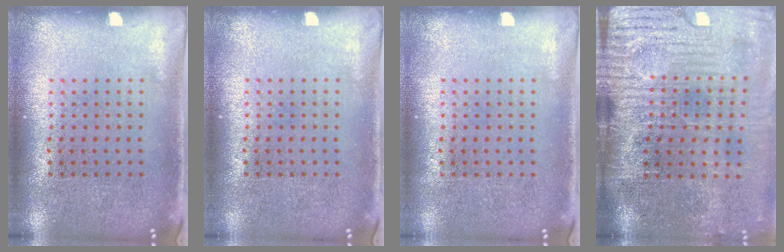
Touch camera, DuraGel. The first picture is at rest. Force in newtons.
{"total": 0.0}
{"total": 0.0}
{"total": 4.8, "press": 3.9, "slide": 2.8}